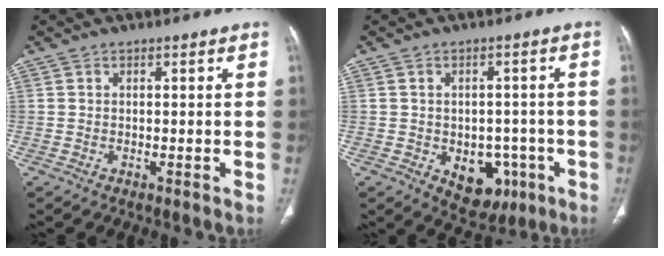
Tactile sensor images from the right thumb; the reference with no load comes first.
{"total": 9.1, "force": [-3.2, 6.4, 5.6], "torque": [-0.034, 0.019, -0.026]}